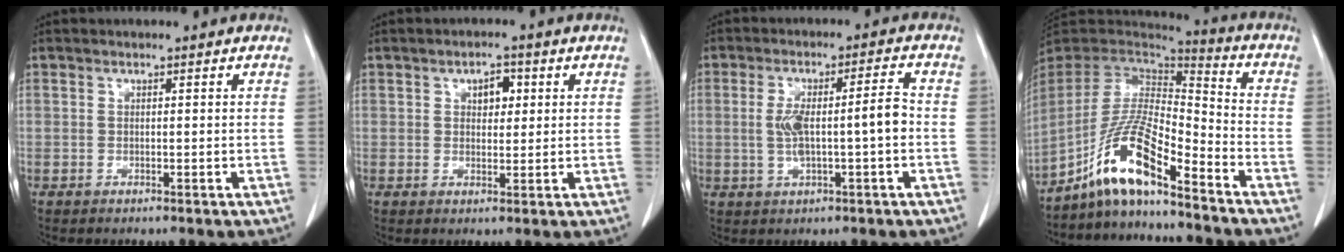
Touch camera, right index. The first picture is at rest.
{"total": 3.2, "force": [1.1, 1.8, 2.4], "torque": [-0.033, 0.005, 0.017]}
{"total": 7.6, "force": [-0.6, 1.2, 7.5], "torque": [-0.137, 0.019, -0.003]}
{"total": 12.6, "force": [-8.6, 1.5, 9.1], "torque": [-0.183, 0.007, -0.162]}